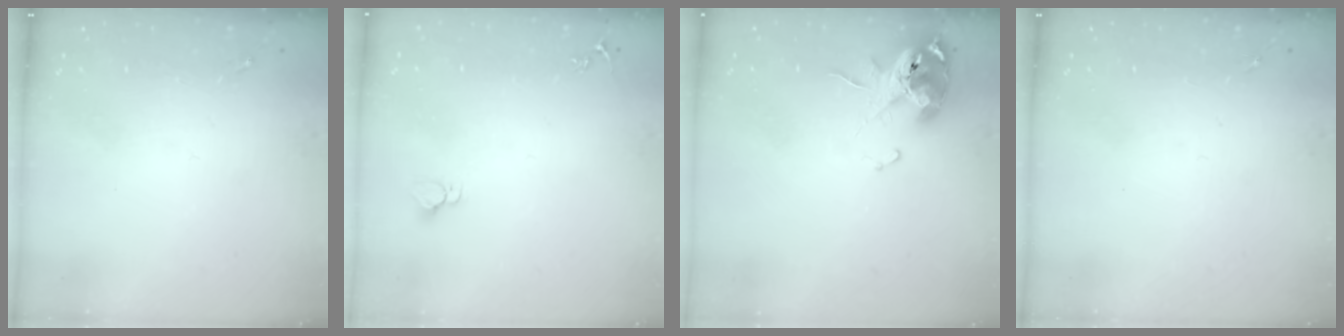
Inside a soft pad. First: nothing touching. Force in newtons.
{"total": 2.9, "press": 2.9, "slide": 0.1}
{"total": 11.9, "press": 11.8, "slide": 1.4}
{"total": 0.0}